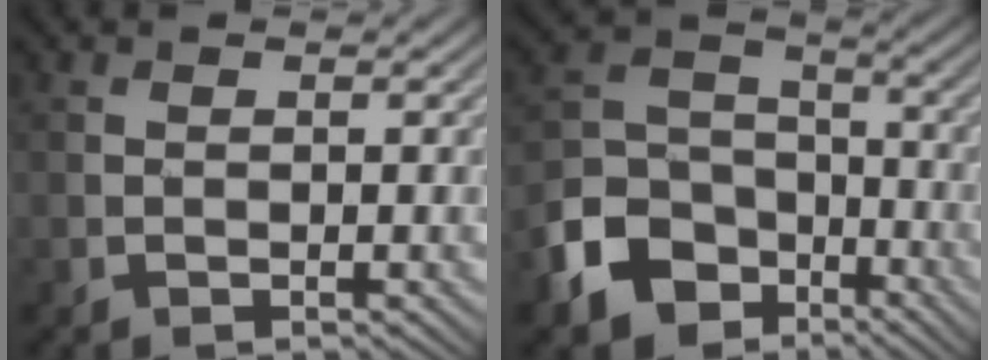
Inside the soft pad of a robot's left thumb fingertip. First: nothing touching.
{"total": 11.6, "force": [-6.3, 8.4, 5.1], "torque": [-0.137, -0.027, -0.128]}